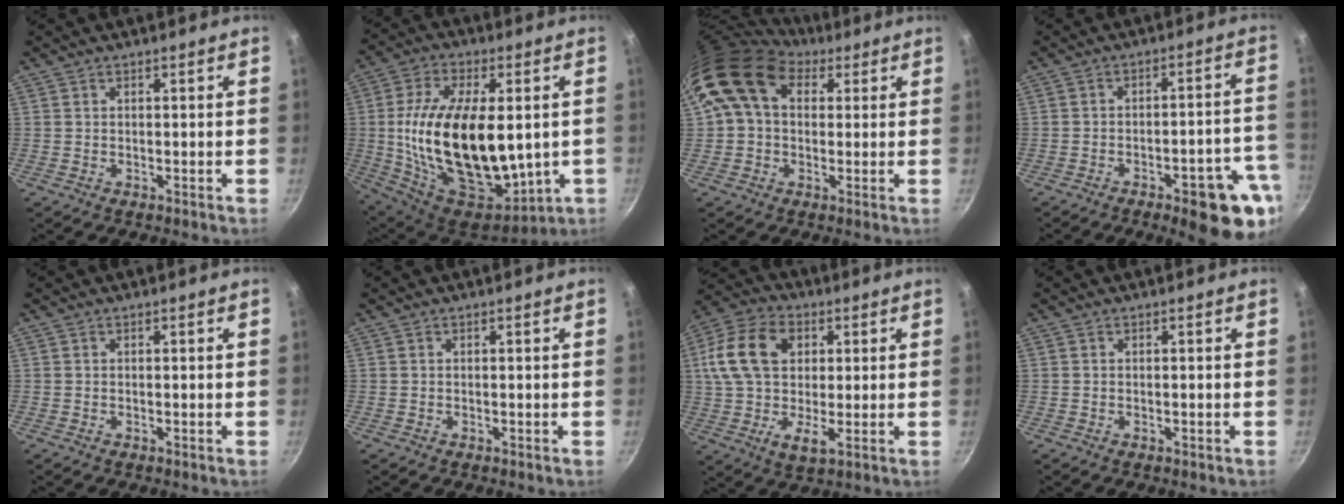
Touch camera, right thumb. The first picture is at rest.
{"total": 28.5, "force": [0.2, 15.3, 24.1], "torque": [-0.419, -0.010, 0.024]}
{"total": 13.6, "force": [4.9, 9.5, 8.4], "torque": [-0.134, 0.012, 0.072]}
{"total": 13.8, "force": [-7.1, 4.2, 11.1], "torque": [-0.098, 0.043, -0.089]}
{"total": 0.0}
{"total": 0.0}
{"total": 16.4, "force": [3.6, 10.8, 11.7], "torque": [-0.200, 0.008, 0.048]}
{"total": 0.9, "force": [-0.5, 0.6, 0.5], "torque": [-0.011, 0.003, -0.007]}